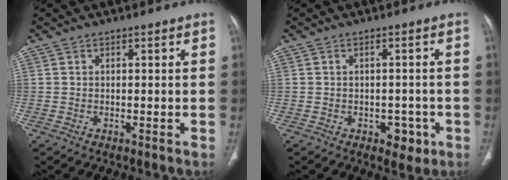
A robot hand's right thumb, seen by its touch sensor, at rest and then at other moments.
{"total": 3.8, "force": [-1.6, 2.6, 2.3], "torque": [-0.009, 0.008, -0.015]}